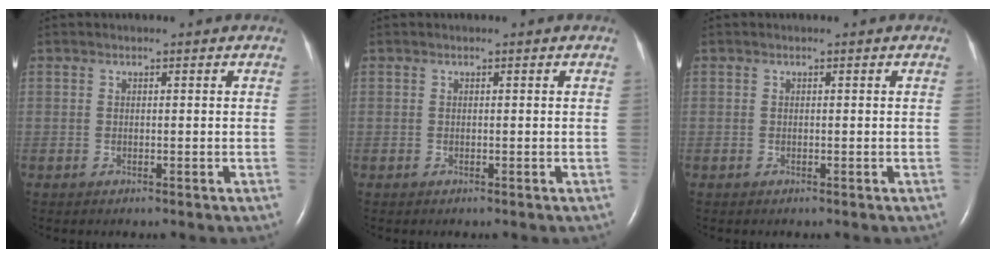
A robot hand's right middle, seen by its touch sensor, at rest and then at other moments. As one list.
[{"total": 0.0}, {"total": 0.0}]